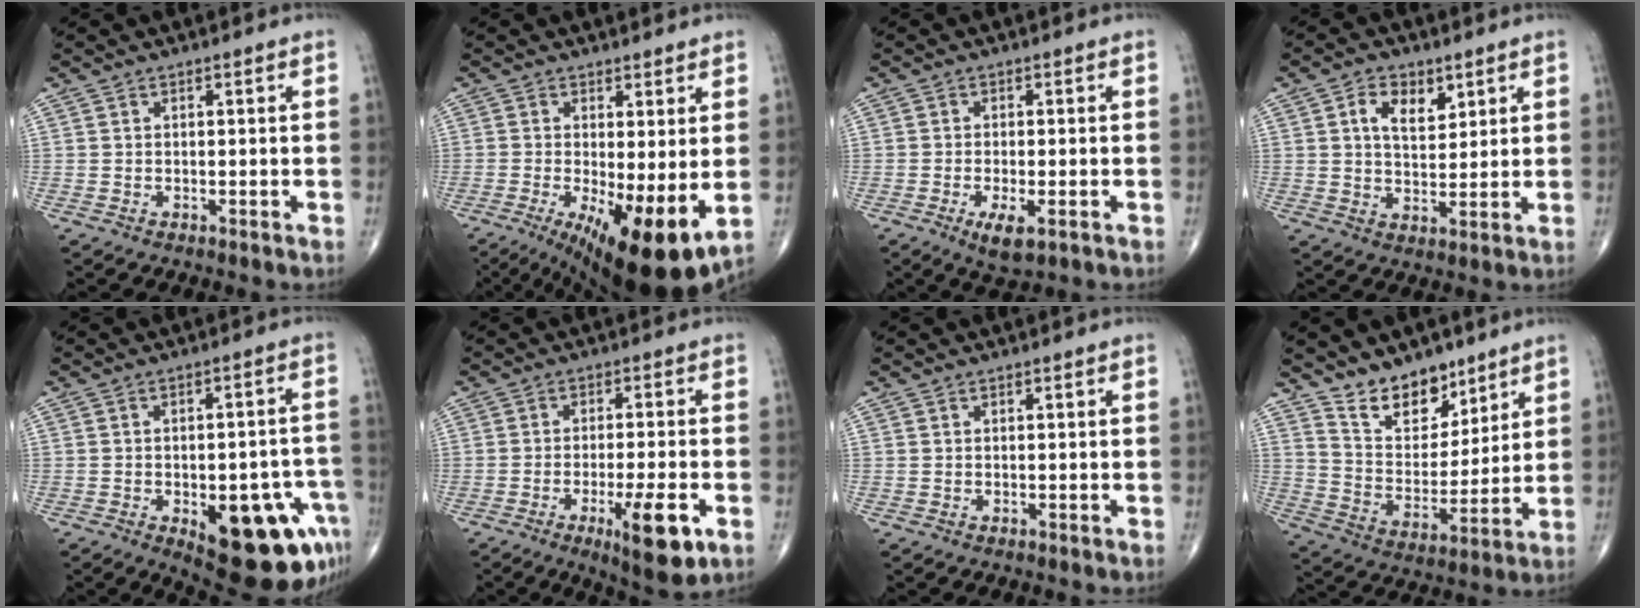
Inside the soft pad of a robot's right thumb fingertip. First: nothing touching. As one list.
[{"total": 13.5, "force": [-2.7, 4.0, 12.6], "torque": [-0.197, -0.024, -0.027]}, {"total": 4.7, "force": [-2.0, 1.5, 4.0], "torque": [-0.072, -0.010, -0.031]}, {"total": 6.9, "force": [3.0, 4.1, 4.6], "torque": [-0.058, -0.017, 0.051]}, {"total": 19.0, "force": [-7.8, 8.2, 15.2], "torque": [-0.133, 0.029, -0.082]}, {"total": 10.3, "force": [-4.1, 2.1, 9.1], "torque": [-0.140, -0.005, -0.059]}, {"total": 0.0}, {"total": 11.8, "force": [8.8, 6.2, 4.7], "torque": [-0.045, -0.071, 0.167]}]